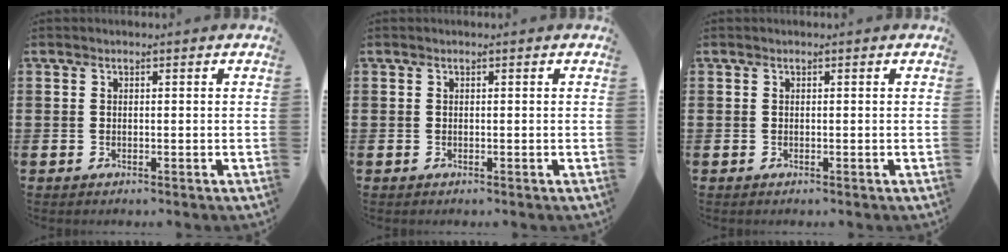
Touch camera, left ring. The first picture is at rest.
{"total": 0.0}
{"total": 0.0}